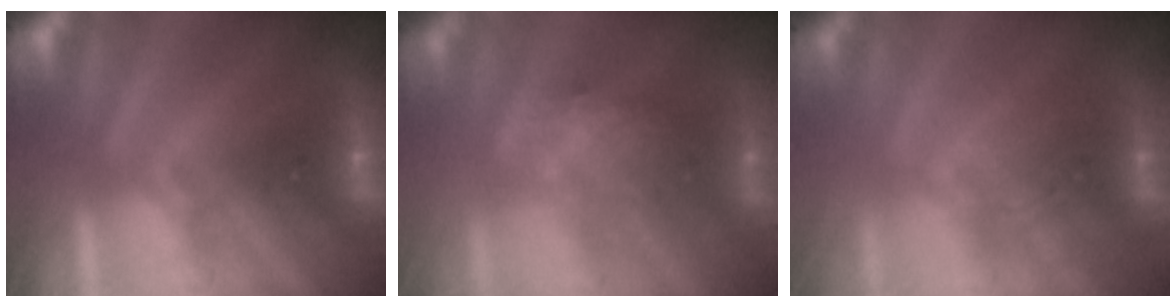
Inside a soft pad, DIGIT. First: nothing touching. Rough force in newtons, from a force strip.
{"total": 2.7}
{"total": 2.8}